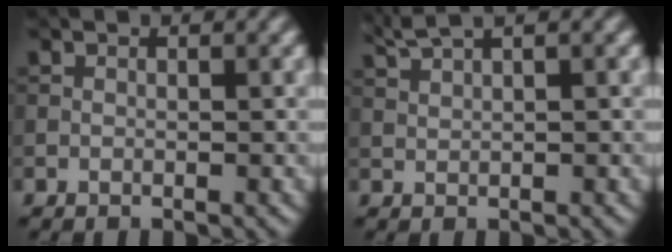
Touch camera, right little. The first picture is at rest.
{"total": 3.0, "force": [2.3, 0.5, 1.8], "torque": [-0.033, 0.011, 0.048]}